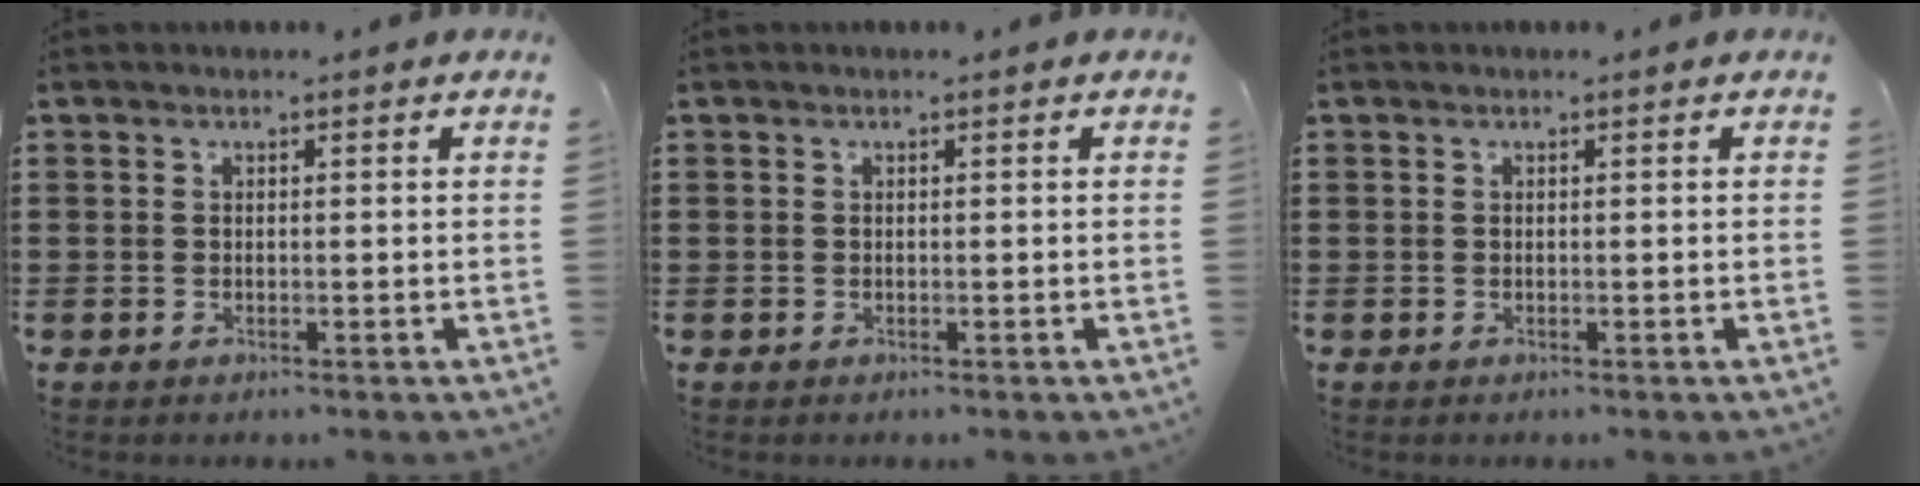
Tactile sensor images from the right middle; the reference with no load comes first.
{"total": 0.0}
{"total": 0.0}